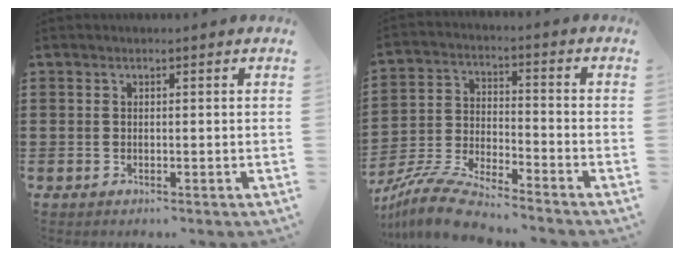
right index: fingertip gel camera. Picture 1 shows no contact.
{"total": 8.5, "force": [-8.1, 0.2, 2.6], "torque": [-0.069, -0.001, -0.164]}